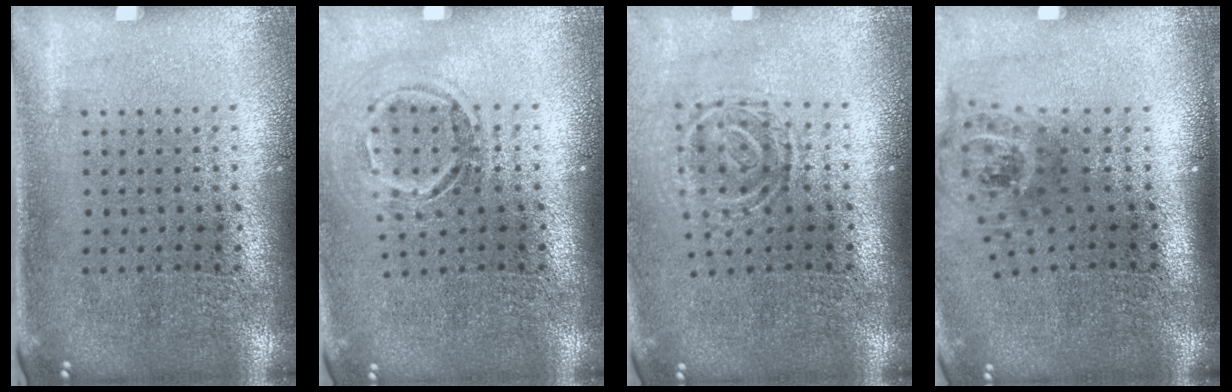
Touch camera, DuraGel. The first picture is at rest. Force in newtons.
{"total": 1.6, "press": 1.1, "slide": 1.2}
{"total": 1.7, "press": 1.2, "slide": 1.3}
{"total": 1.9, "press": 1.4, "slide": 1.3}